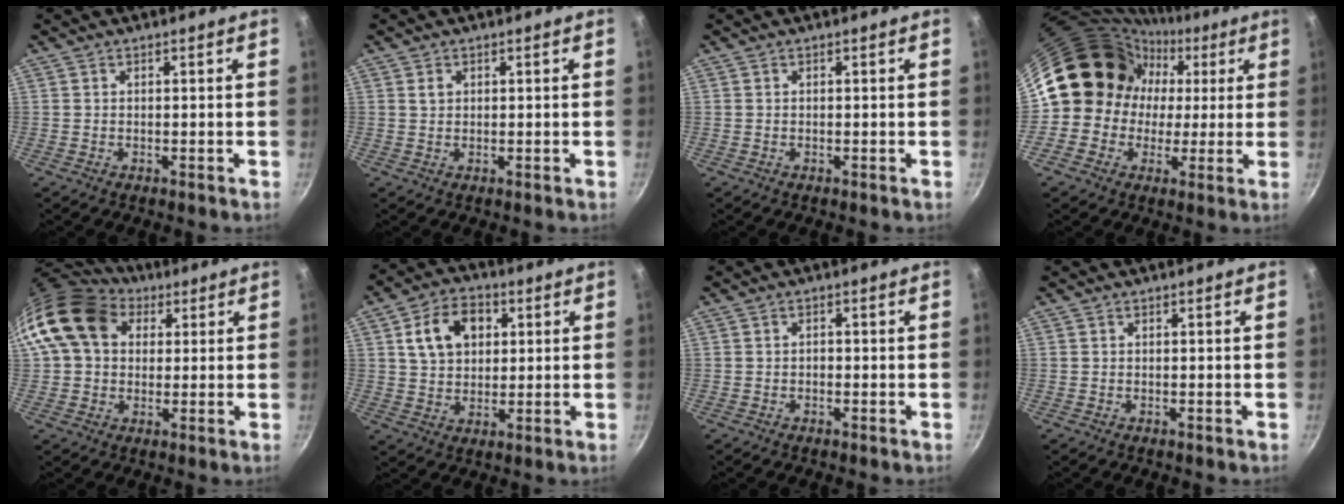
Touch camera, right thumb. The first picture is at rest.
{"total": 1.5, "force": [0.6, 1.1, 0.8], "torque": [-0.011, 0.001, 0.010]}
{"total": 0.0}
{"total": 15.2, "force": [1.4, 14.0, 5.7], "torque": [-0.038, 0.032, 0.009]}
{"total": 15.0, "force": [5.1, 11.3, 8.4], "torque": [-0.138, 0.015, 0.076]}
{"total": 11.0, "force": [3.3, 8.1, 6.8], "torque": [-0.093, 0.007, 0.050]}
{"total": 0.9, "force": [-0.3, 0.7, 0.6], "torque": [-0.009, 0.005, -0.005]}
{"total": 0.0}